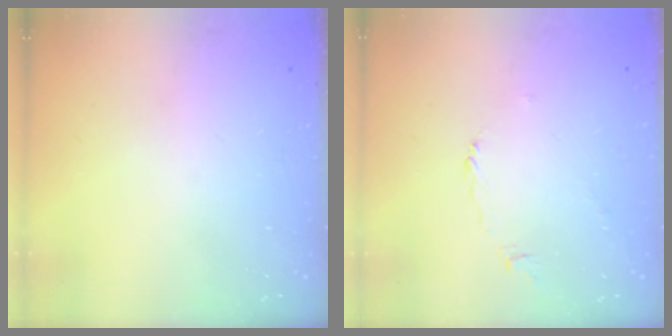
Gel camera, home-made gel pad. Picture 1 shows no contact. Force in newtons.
{"total": 2.2, "press": 2.1, "slide": 0.4}